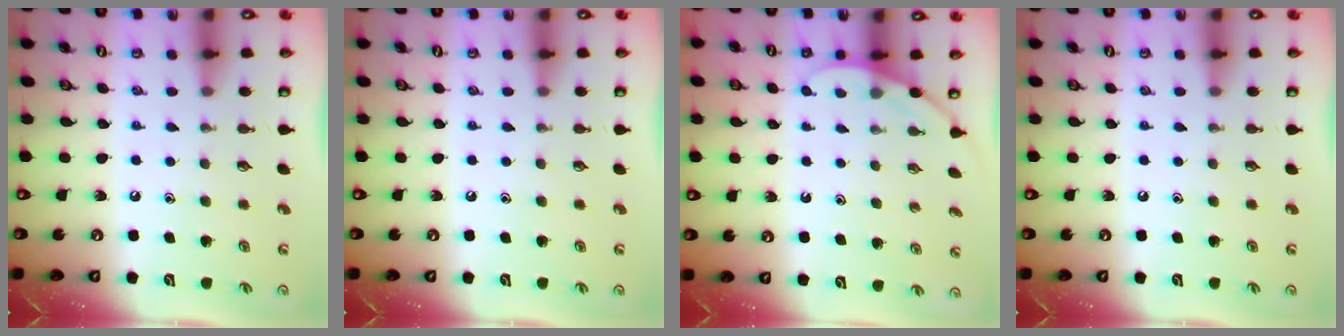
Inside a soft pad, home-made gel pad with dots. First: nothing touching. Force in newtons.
{"total": 0.0}
{"total": 2.8, "press": 2.8, "slide": 0.2}
{"total": 0.0}